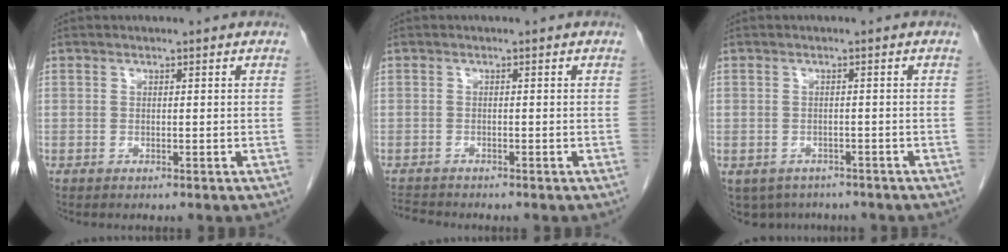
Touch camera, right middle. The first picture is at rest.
{"total": 2.0, "force": [-2.0, -0.1, 0.0], "torque": [-0.002, -0.012, -0.036]}
{"total": 6.1, "force": [-4.7, 3.8, 1.2], "torque": [-0.016, -0.001, -0.060]}